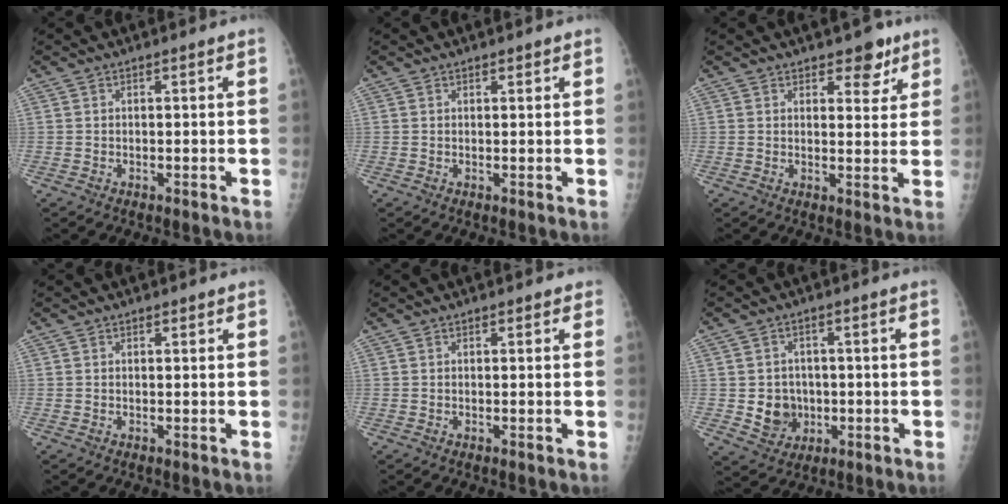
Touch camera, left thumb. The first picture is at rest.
{"total": 0.8, "force": [0.7, 0.4, 0.2], "torque": [0.003, -0.005, 0.007]}
{"total": 5.1, "force": [3.4, 2.8, 2.4], "torque": [-0.002, -0.019, 0.045]}
{"total": 0.6, "force": [0.5, 0.3, 0.2], "torque": [0.000, -0.004, 0.006]}
{"total": 0.9, "force": [0.7, 0.5, 0.3], "torque": [0.007, -0.003, 0.003]}
{"total": 6.5, "force": [-0.6, 5.8, 2.7], "torque": [-0.013, 0.006, -0.001]}